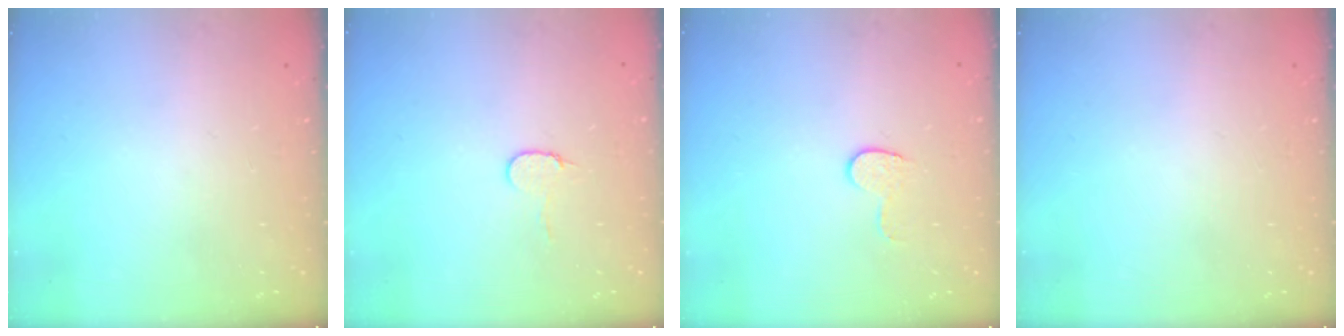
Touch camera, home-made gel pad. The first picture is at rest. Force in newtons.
{"total": 5.9, "press": 5.9, "slide": 0.5}
{"total": 5.4, "press": 5.4, "slide": 0.5}
{"total": 0.0}